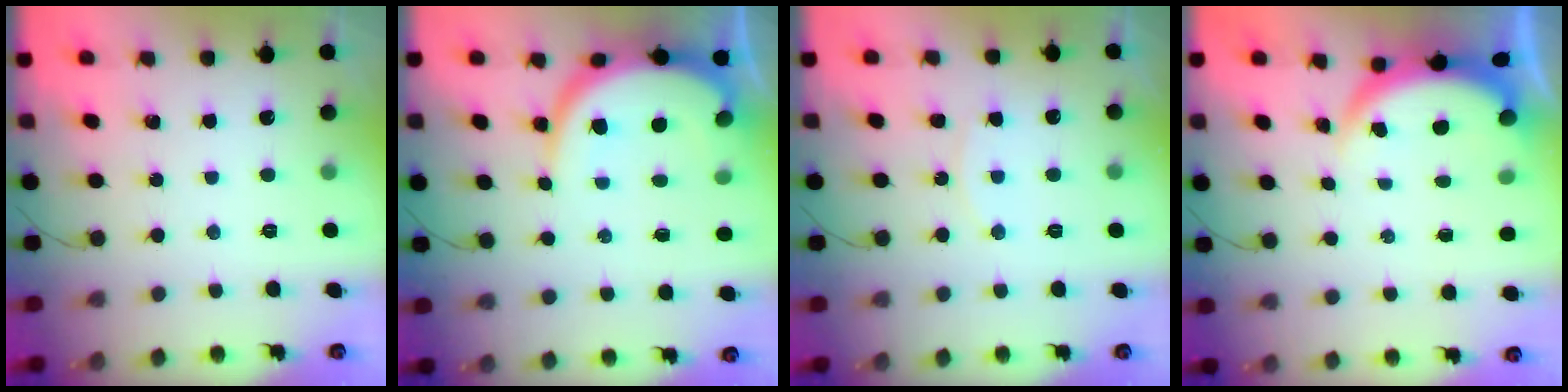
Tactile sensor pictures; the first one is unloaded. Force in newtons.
{"total": 10.9, "press": 10.8, "slide": 1.2}
{"total": 8.4, "press": 8.3, "slide": 0.8}
{"total": 3.9, "press": 3.9, "slide": 0.1}